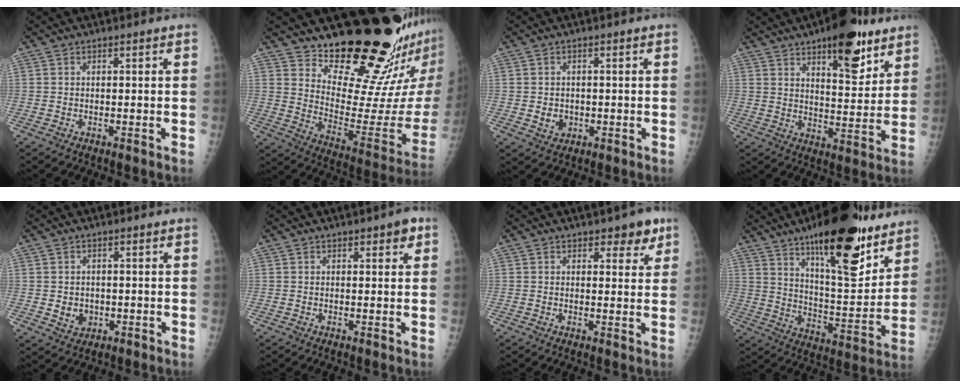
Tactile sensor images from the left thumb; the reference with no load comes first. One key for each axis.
{"total": 20.8, "fx": 16.9, "fy": 4.4, "fz": 11.3, "tx": -0.124, "ty": -0.170, "tz": 0.249}
{"total": 3.1, "fx": -0.4, "fy": 2.7, "fz": 1.5, "tx": -0.011, "ty": 0.000, "tz": 0.003}
{"total": 14.5, "fx": 8.8, "fy": 5.6, "fz": 10.1, "tx": -0.105, "ty": -0.049, "tz": 0.127}
{"total": 3.6, "fx": -0.3, "fy": 3.1, "fz": 1.8, "tx": -0.013, "ty": 0.000, "tz": 0.005}
{"total": 3.1, "fx": 1.7, "fy": 1.2, "fz": 2.3, "tx": -0.018, "ty": -0.004, "tz": 0.018}
{"total": 4.8, "fx": 3.0, "fy": 2.4, "fz": 2.9, "tx": -0.008, "ty": -0.014, "tz": 0.036}
{"total": 23.3, "fx": 15.0, "fy": 7.3, "fz": 16.2, "tx": -0.204, "ty": -0.078, "tz": 0.234}